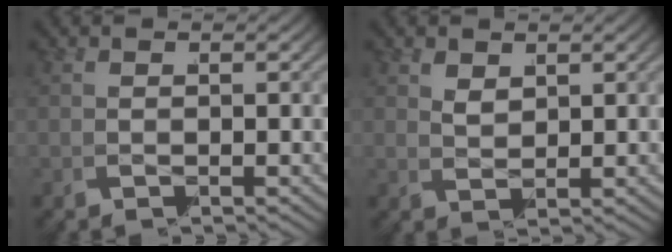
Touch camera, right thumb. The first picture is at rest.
{"total": 1.4, "force": [1.4, 0.1, 0.4], "torque": [0.000, -0.001, 0.025]}